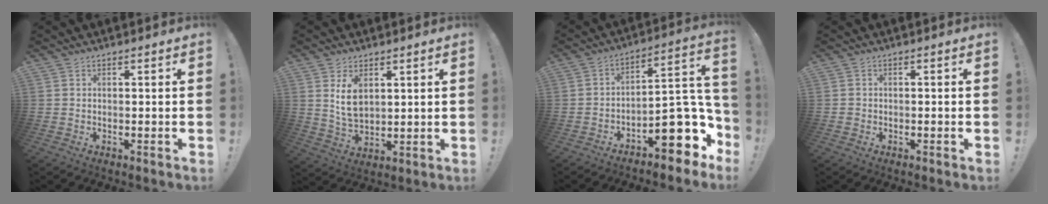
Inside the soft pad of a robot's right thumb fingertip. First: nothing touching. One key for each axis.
{"total": 8.0, "fx": 3.5, "fy": 5.0, "fz": 5.2, "tx": -0.077, "ty": -0.016, "tz": 0.063}
{"total": 16.9, "fx": -7.0, "fy": 8.0, "fz": 13.1, "tx": -0.136, "ty": 0.029, "tz": -0.104}
{"total": 1.2, "fx": -0.8, "fy": 0.8, "fz": 0.4, "tx": -0.010, "ty": 0.005, "tz": -0.014}